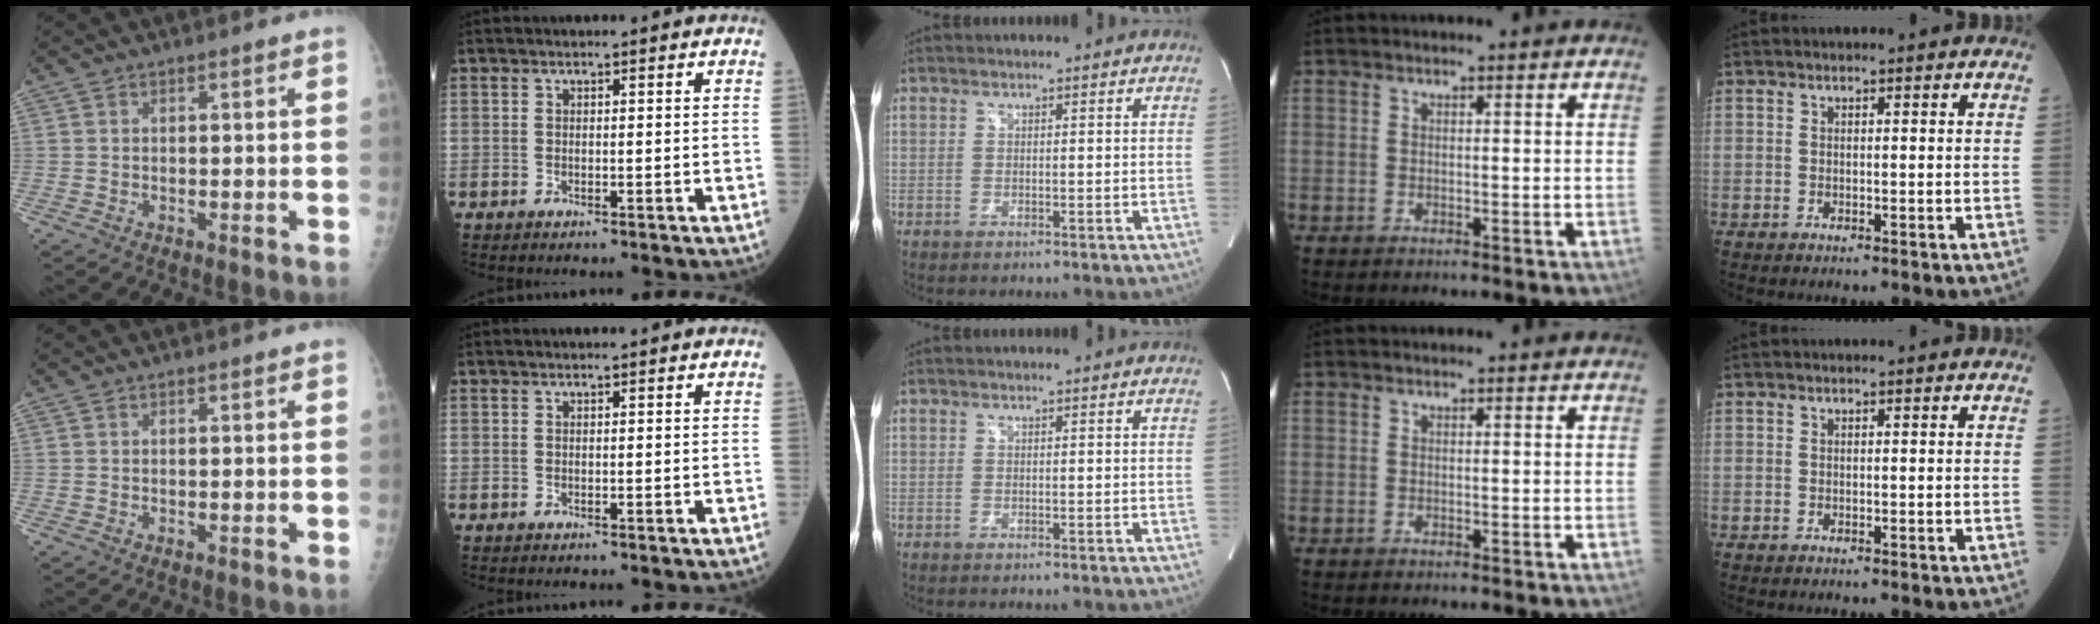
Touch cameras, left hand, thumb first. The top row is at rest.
{}